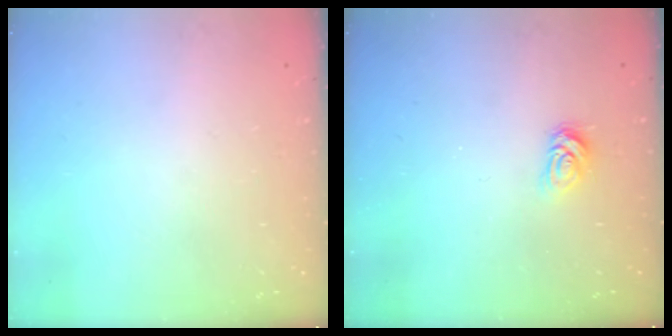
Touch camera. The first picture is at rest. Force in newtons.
{"total": 4.1, "press": 4.1, "slide": 0.6}